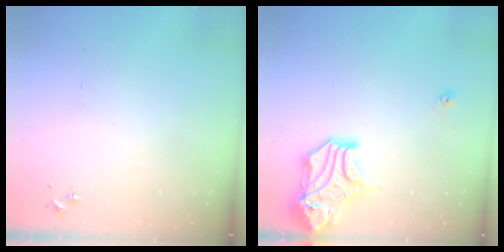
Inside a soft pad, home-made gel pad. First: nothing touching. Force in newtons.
{"total": 14.3, "press": 14.0, "slide": 2.5}